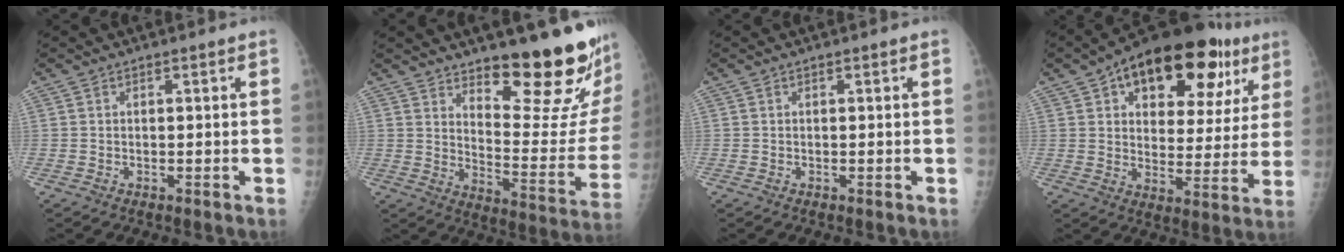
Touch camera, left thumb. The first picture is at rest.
{"total": 20.2, "force": [15.4, 4.3, 12.4], "torque": [-0.139, -0.145, 0.215]}
{"total": 0.0}
{"total": 25.7, "force": [13.0, 13.1, 17.9], "torque": [-0.218, 0.002, 0.188]}